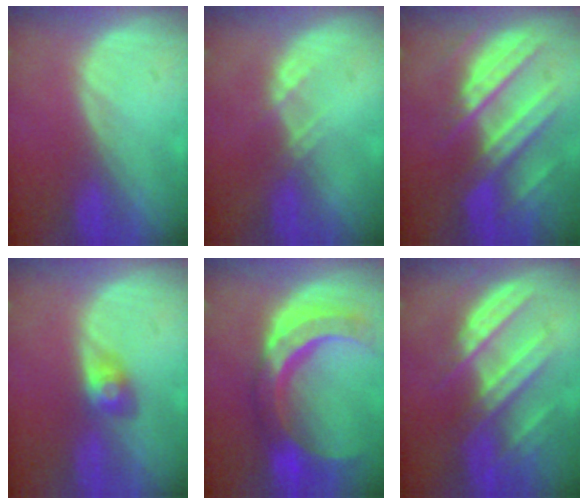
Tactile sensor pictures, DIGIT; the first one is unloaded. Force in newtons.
{"total": 1.5, "press": 1.4, "slide": 0.2}
{"total": 10.5, "press": 9.2, "slide": 4.9}
{"total": 3.1, "press": 2.7, "slide": 1.5}
{"total": 11.6, "press": 9.8, "slide": 6.2}
{"total": 8.8, "press": 8.0, "slide": 3.6}